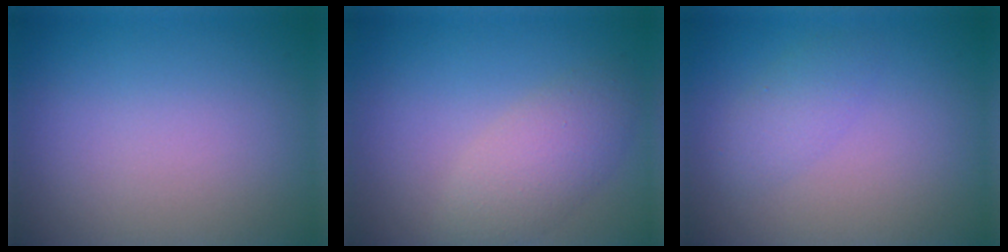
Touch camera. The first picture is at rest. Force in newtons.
{"total": 3.6, "press": 3.6, "slide": 0.2}
{"total": 1.9, "press": 1.9, "slide": 0.0}